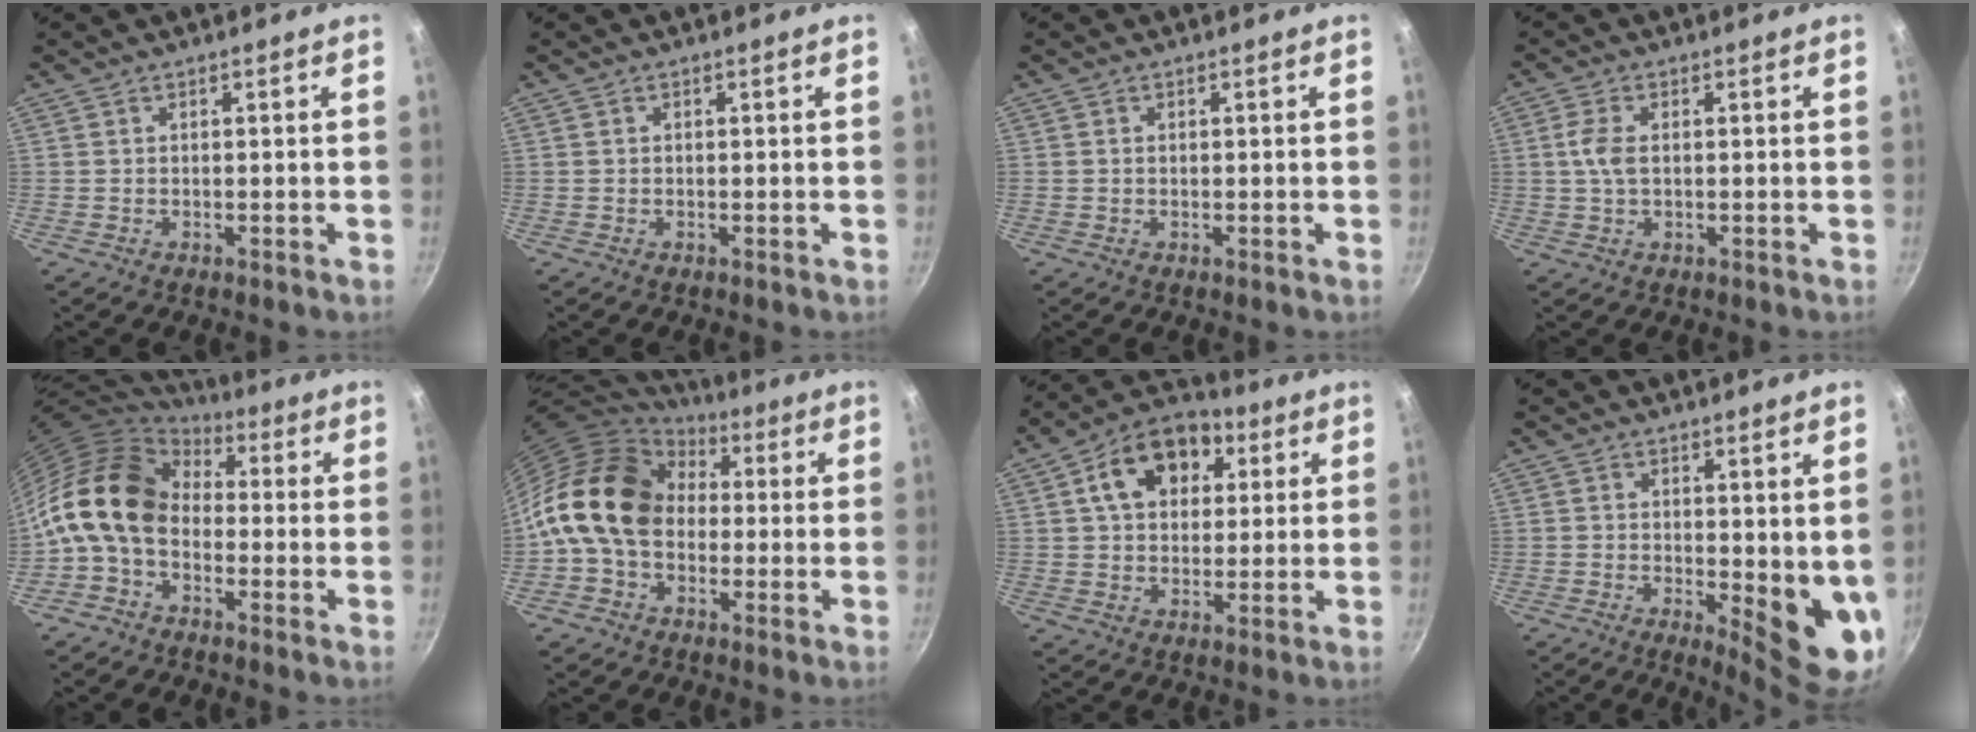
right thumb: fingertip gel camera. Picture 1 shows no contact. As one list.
[{"total": 0.0}, {"total": 0.6, "force": [0.1, 0.5, 0.2], "torque": [-0.003, 0.003, 0.001]}, {"total": 4.1, "force": [0.4, 2.3, 3.4], "torque": [-0.073, 0.006, 0.005]}, {"total": 16.4, "force": [-0.8, 11.9, 11.2], "torque": [-0.203, 0.040, -0.038]}, {"total": 18.2, "force": [1.5, 13.8, 11.9], "torque": [-0.194, 0.038, 0.009]}, {"total": 14.1, "force": [4.6, 10.0, 8.7], "torque": [-0.113, 0.014, 0.059]}, {"total": 9.2, "force": [0.7, 3.8, 8.3], "torque": [-0.085, -0.024, 0.015]}]